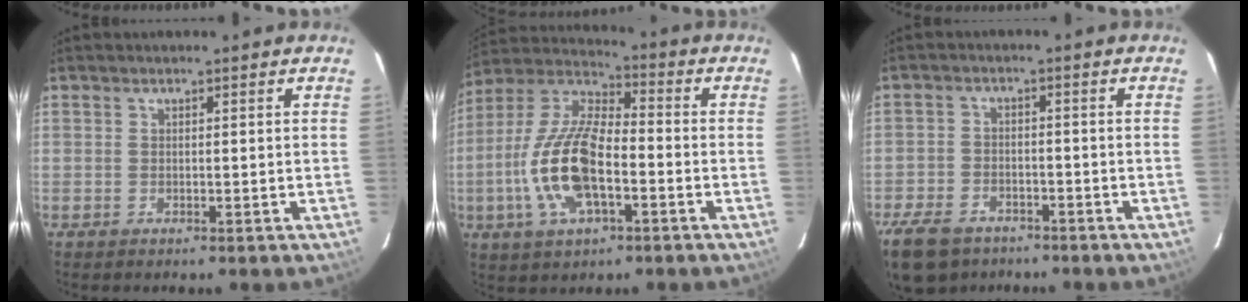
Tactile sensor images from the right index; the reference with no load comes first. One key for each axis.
{"total": 16.4, "fx": -4.3, "fy": 6.9, "fz": 14.2, "tx": -0.299, "ty": 0.000, "tz": -0.086}
{"total": 12.0, "fx": -8.4, "fy": 7.0, "fz": 5.1, "tx": -0.147, "ty": -0.008, "tz": -0.145}